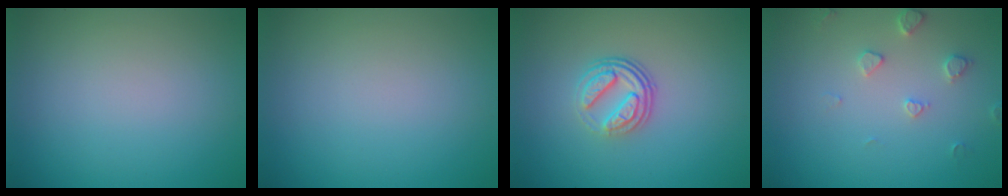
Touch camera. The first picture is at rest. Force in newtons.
{"total": 0.0}
{"total": 3.7, "press": 2.6, "slide": 2.6}
{"total": 1.9, "press": 1.8, "slide": 0.3}